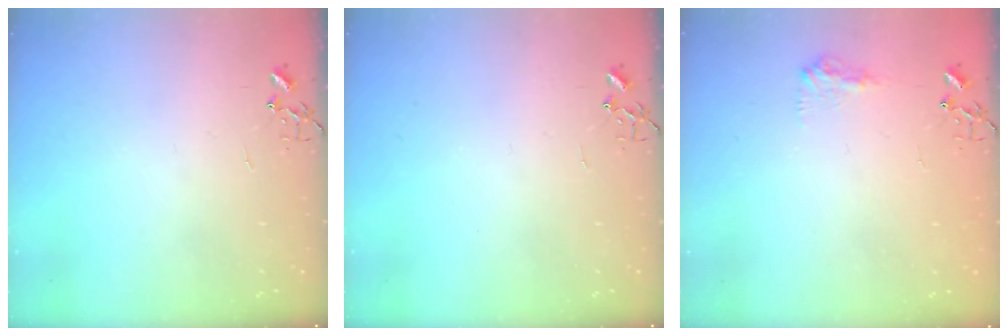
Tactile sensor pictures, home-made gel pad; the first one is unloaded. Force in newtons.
{"total": 0.0}
{"total": 7.9, "press": 7.9, "slide": 0.3}